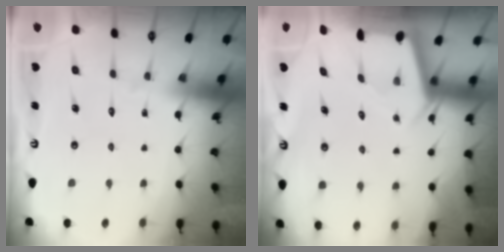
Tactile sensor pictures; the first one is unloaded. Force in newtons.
{"total": 2.5, "press": 2.5, "slide": 0.3}